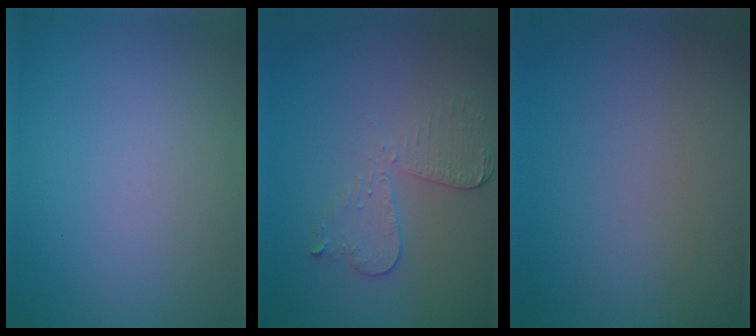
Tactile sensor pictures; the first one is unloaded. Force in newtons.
{"total": 2.9, "press": 2.6, "slide": 1.4}
{"total": 0.0}